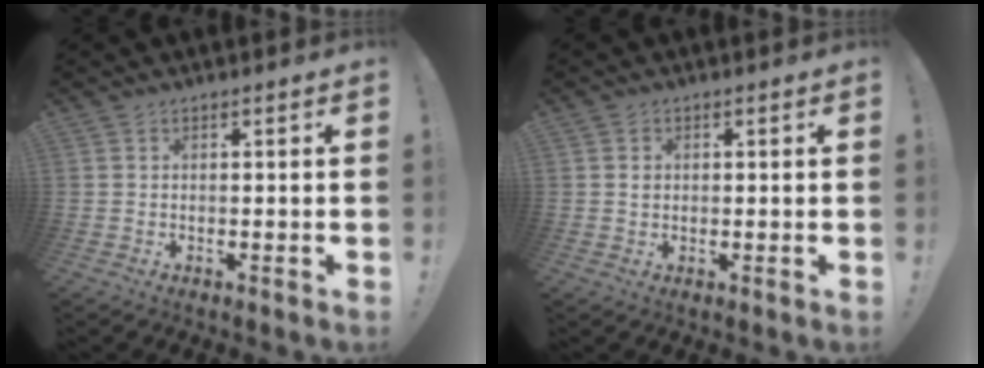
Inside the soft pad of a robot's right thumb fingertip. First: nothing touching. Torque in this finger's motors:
{"motor_torque": [0.18, -0.23, 0.09, 0.28, 0.01]}